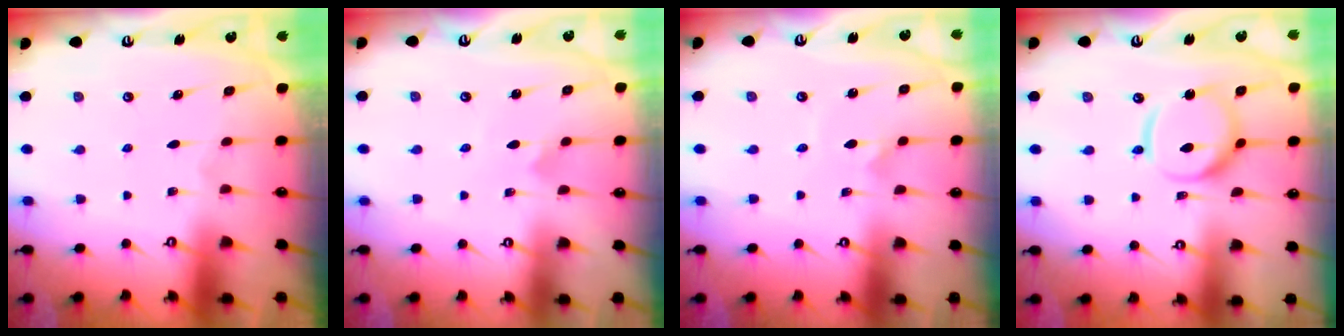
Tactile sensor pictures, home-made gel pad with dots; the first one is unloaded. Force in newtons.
{"total": 2.2, "press": 2.2, "slide": 0.1}
{"total": 3.0, "press": 3.0, "slide": 0.2}
{"total": 12.8, "press": 12.7, "slide": 1.4}